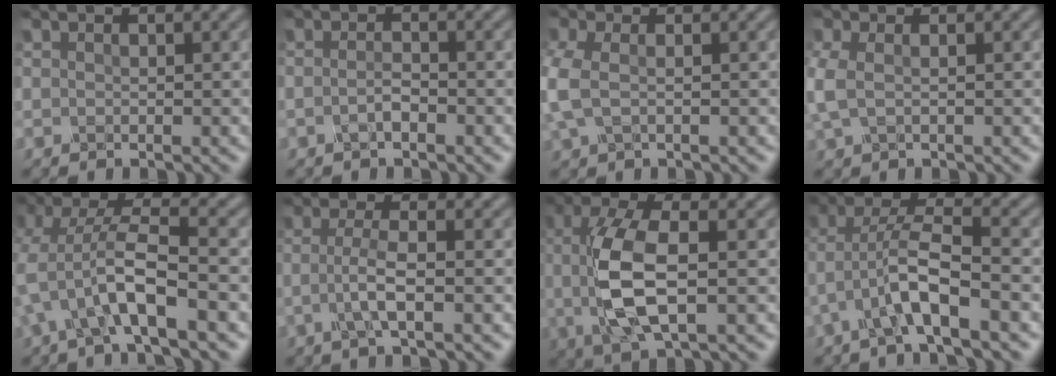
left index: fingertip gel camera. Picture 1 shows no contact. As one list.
[{"total": 1.3, "force": [-0.6, 0.3, 1.1], "torque": [-0.023, 0.001, -0.014]}, {"total": 3.6, "force": [-0.3, 2.1, 2.9], "torque": [-0.089, -0.002, -0.011]}, {"total": 2.4, "force": [0.0, 1.3, 2.0], "torque": [-0.060, 0.000, -0.003]}, {"total": 5.9, "force": [-1.9, 1.5, 5.4], "torque": [-0.108, 0.011, -0.041]}, {"total": 3.1, "force": [-0.5, 0.7, 3.0], "torque": [-0.058, 0.000, -0.015]}, {"total": 7.4, "force": [0.0, 2.7, 6.9], "torque": [-0.147, 0.000, -0.002]}, {"total": 5.0, "force": [-2.1, 1.1, 4.5], "torque": [-0.089, 0.013, -0.045]}]